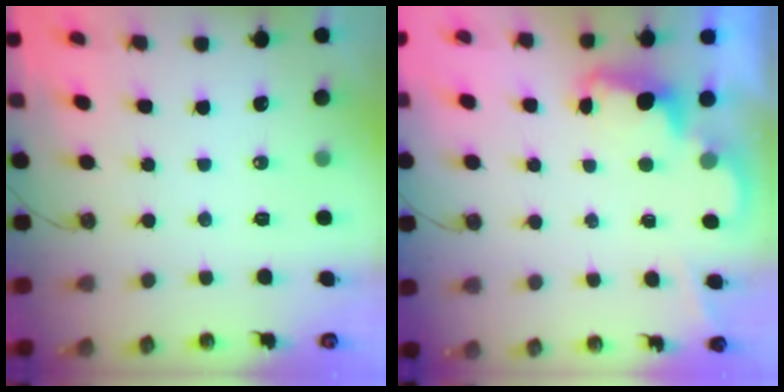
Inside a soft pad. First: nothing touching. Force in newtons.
{"total": 2.5, "press": 2.4, "slide": 0.5}